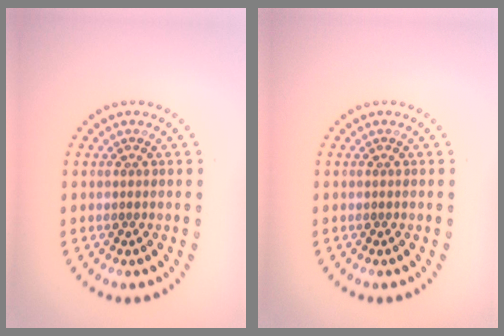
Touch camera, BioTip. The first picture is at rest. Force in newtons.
{"total": 0.0}